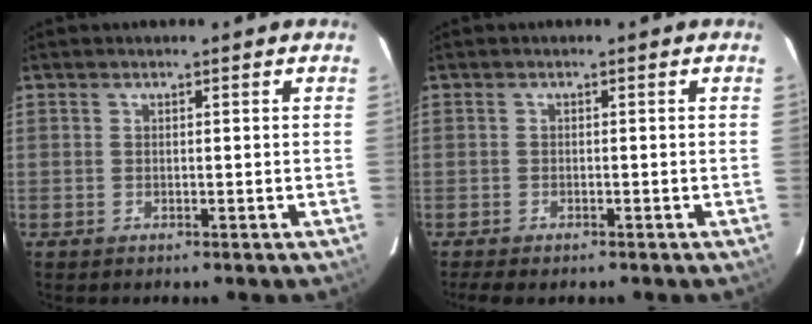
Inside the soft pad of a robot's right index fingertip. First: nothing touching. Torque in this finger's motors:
{"motor_torque": [-0.14, -0.16, 0.16, 0.03]}